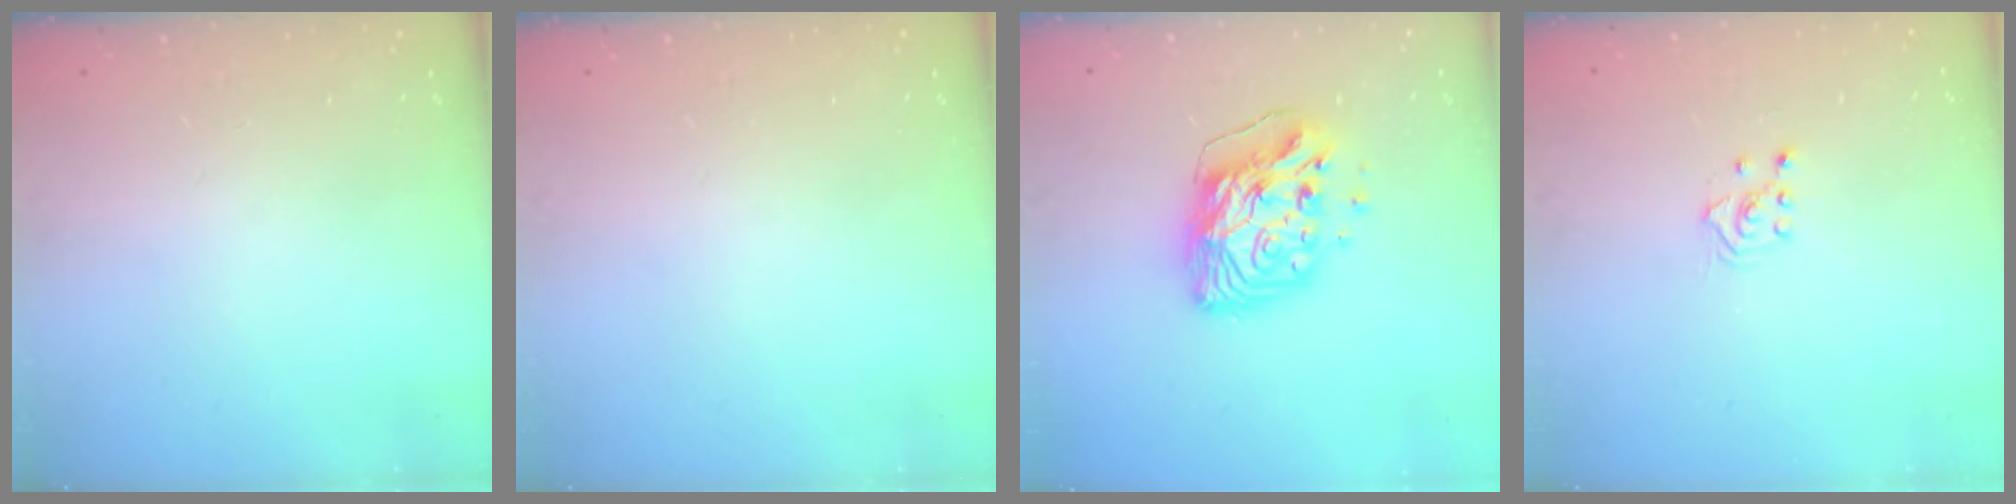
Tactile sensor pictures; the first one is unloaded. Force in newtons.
{"total": 0.0}
{"total": 14.5, "press": 14.4, "slide": 1.8}
{"total": 3.1, "press": 3.0, "slide": 0.8}